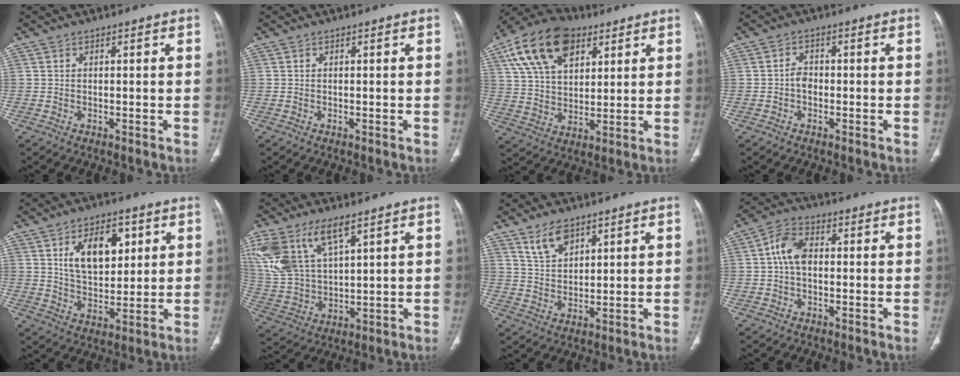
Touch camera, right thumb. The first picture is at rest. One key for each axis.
{"total": 0.0}
{"total": 17.2, "fx": 8.0, "fy": 10.0, "fz": 11.4, "tx": -0.191, "ty": -0.005, "tz": 0.143}
{"total": 2.0, "fx": -0.6, "fy": 1.5, "fz": 1.2, "tx": -0.009, "ty": 0.004, "tz": -0.017}
{"total": 12.0, "fx": 4.2, "fy": 7.0, "fz": 8.8, "tx": -0.109, "ty": -0.017, "tz": 0.078}
{"total": 16.4, "fx": 8.7, "fy": 7.5, "fz": 11.7, "tx": -0.252, "ty": -0.019, "tz": 0.182}
{"total": 5.9, "fx": 4.0, "fy": 2.9, "fz": 3.1, "tx": -0.047, "ty": -0.024, "tz": 0.085}
{"total": 6.3, "fx": 0.4, "fy": 3.9, "fz": 4.9, "tx": -0.091, "ty": 0.017, "tz": 0.000}